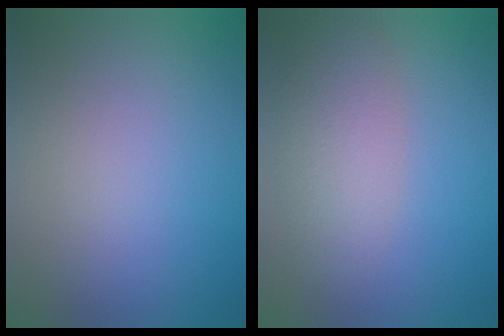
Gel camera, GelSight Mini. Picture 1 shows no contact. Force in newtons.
{"total": 4.5, "press": 4.4, "slide": 0.4}